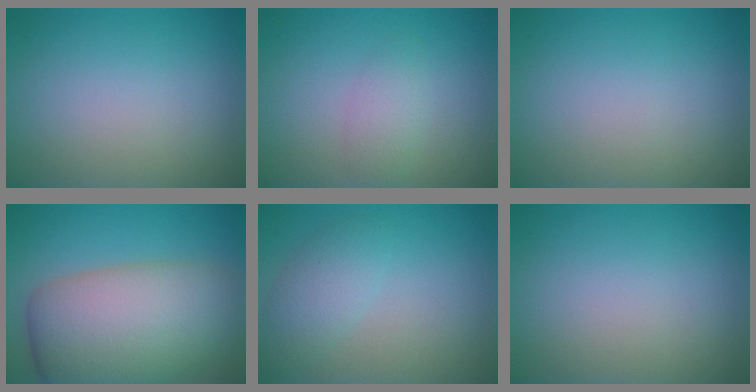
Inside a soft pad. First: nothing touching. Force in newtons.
{"total": 1.9, "press": 1.9, "slide": 0.1}
{"total": 0.0}
{"total": 12.0, "press": 12.0, "slide": 0.5}
{"total": 2.8, "press": 2.8, "slide": 0.1}
{"total": 0.0}